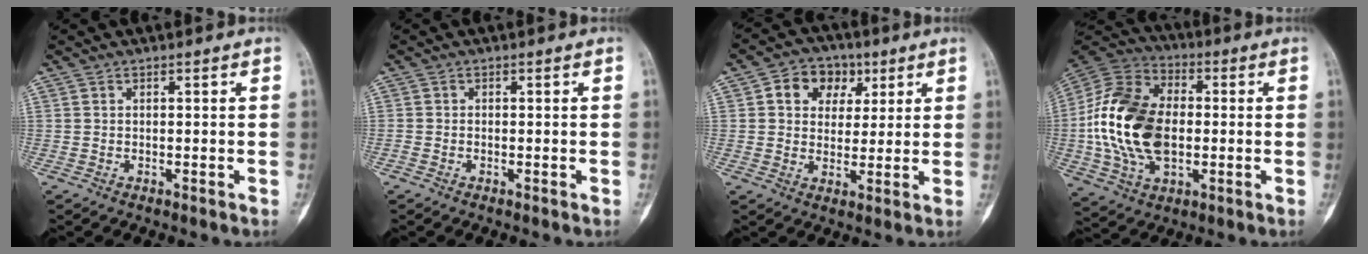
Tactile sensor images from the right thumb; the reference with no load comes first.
{"total": 0.7, "force": [-0.4, 0.5, 0.4], "torque": [-0.011, -0.001, -0.013]}
{"total": 8.8, "force": [3.2, 7.0, 4.3], "torque": [-0.025, 0.000, 0.046]}
{"total": 21.3, "force": [-1.1, 13.6, 16.3], "torque": [-0.316, 0.013, -0.018]}